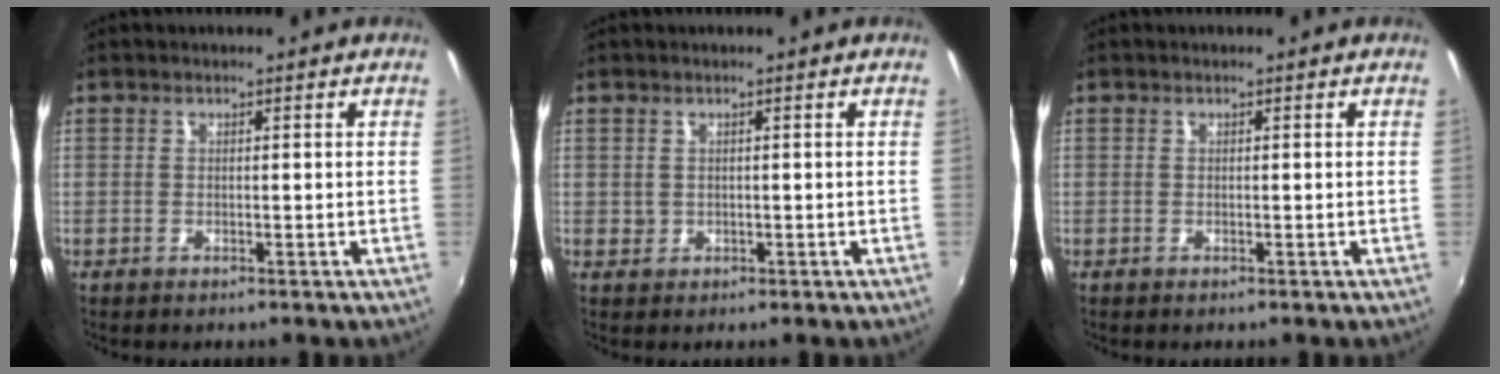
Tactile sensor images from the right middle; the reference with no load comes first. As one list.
[{"total": 1.1, "force": [0.2, 1.1, 0.2], "torque": [0.001, 0.001, 0.004]}, {"total": 0.0}]